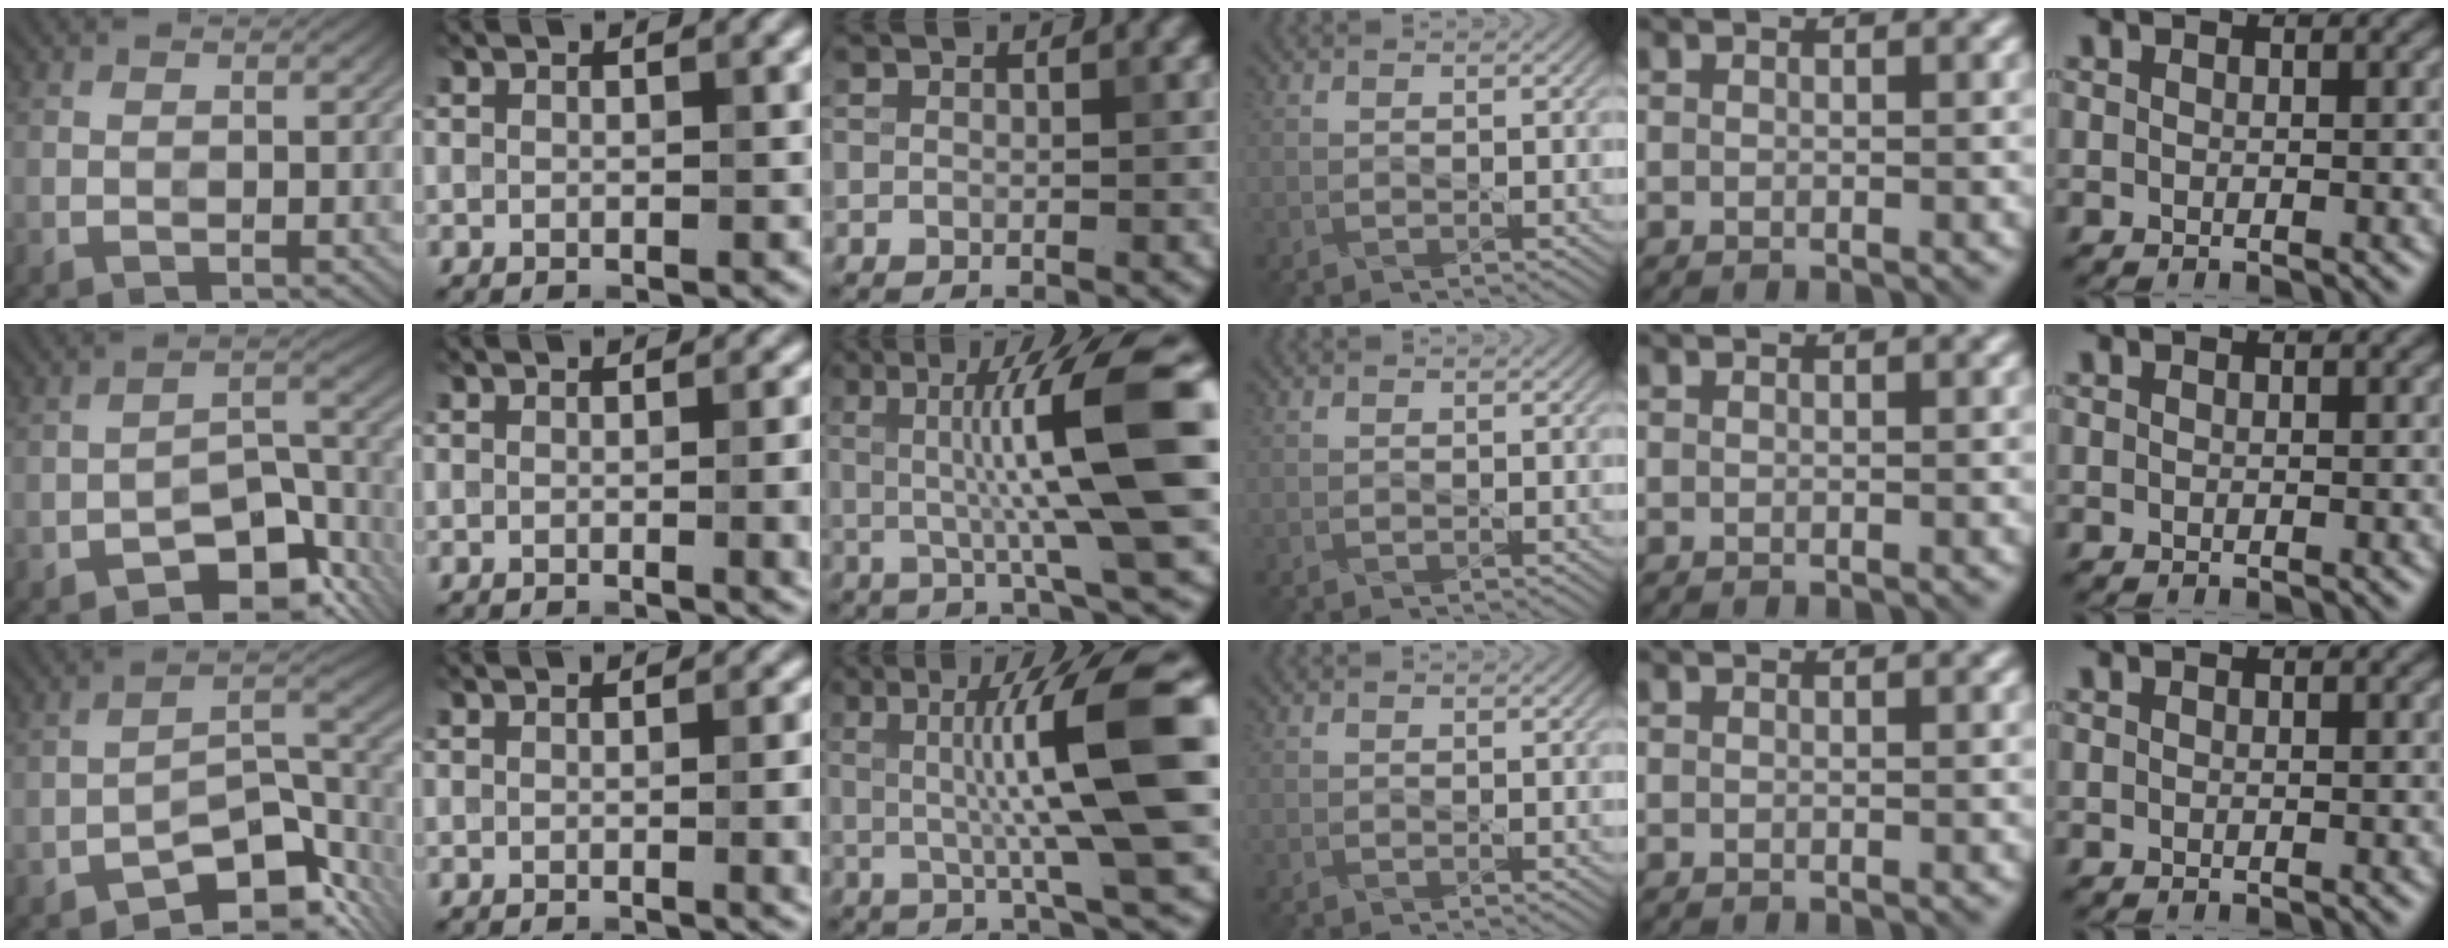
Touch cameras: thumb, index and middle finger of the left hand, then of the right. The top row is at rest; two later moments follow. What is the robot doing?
{"motion": "shake", "object": "plastic piggy bank"}